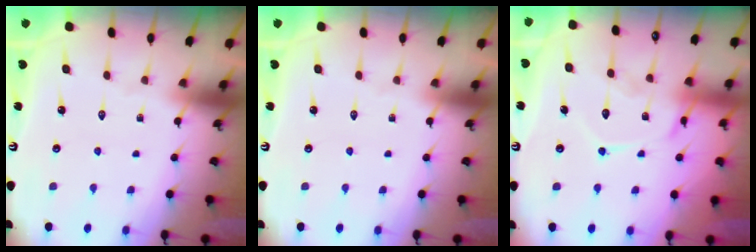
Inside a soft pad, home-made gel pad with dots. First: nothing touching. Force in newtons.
{"total": 0.0}
{"total": 15.2, "press": 15.1, "slide": 1.4}